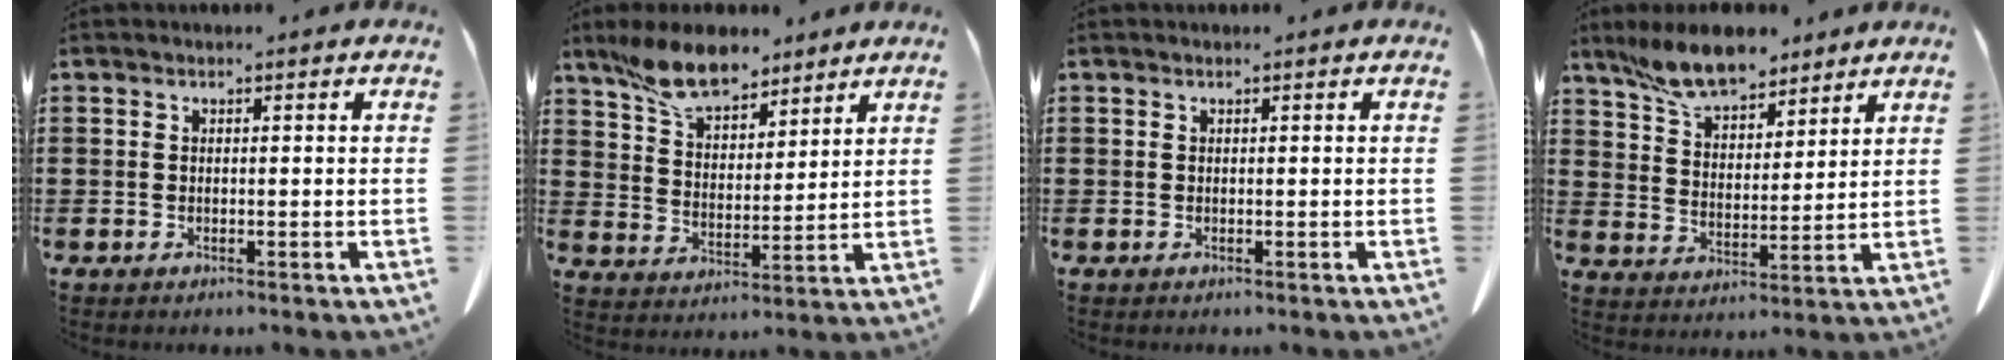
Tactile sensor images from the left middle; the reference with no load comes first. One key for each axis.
{"total": 9.5, "fx": 7.8, "fy": 3.3, "fz": 4.2, "tx": -0.101, "ty": -0.020, "tz": 0.148}
{"total": 0.0}
{"total": 8.8, "fx": 7.5, "fy": 2.8, "fz": 3.7, "tx": -0.091, "ty": -0.019, "tz": 0.142}